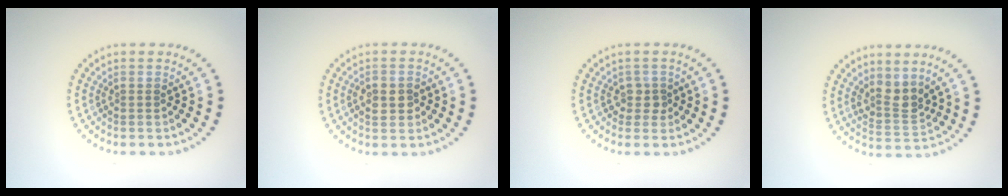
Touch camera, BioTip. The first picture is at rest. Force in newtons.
{"total": 2.1, "press": 2.1, "slide": 0.2}
{"total": 1.4, "press": 1.2, "slide": 0.7}
{"total": 2.7, "press": 2.1, "slide": 1.7}